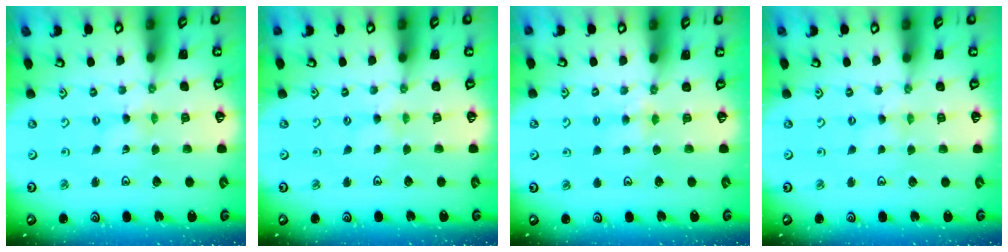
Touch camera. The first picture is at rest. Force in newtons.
{"total": 1.3, "press": 1.2, "slide": 0.3}
{"total": 4.5, "press": 4.5, "slide": 0.7}
{"total": 0.7, "press": 0.7, "slide": 0.1}